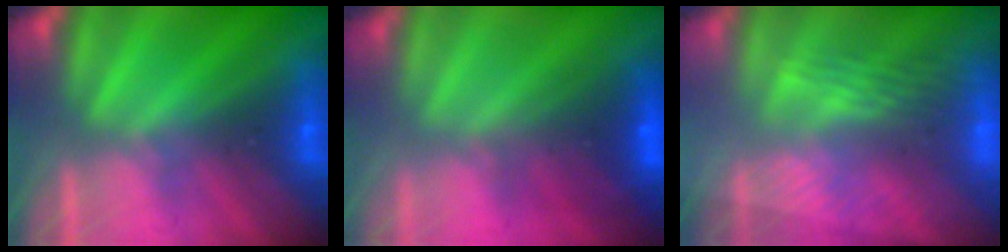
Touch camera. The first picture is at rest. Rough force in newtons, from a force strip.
{"total": 2.7}
{"total": 2.9}